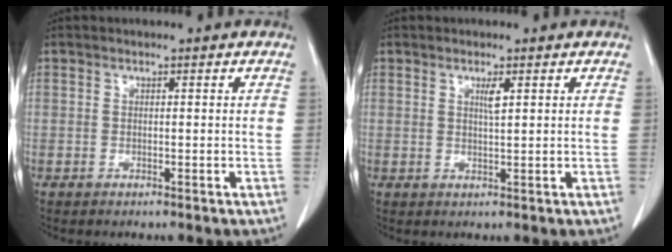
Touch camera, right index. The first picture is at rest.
{"total": 1.7, "force": [0.8, 0.1, 1.5], "torque": [-0.030, -0.003, 0.013]}